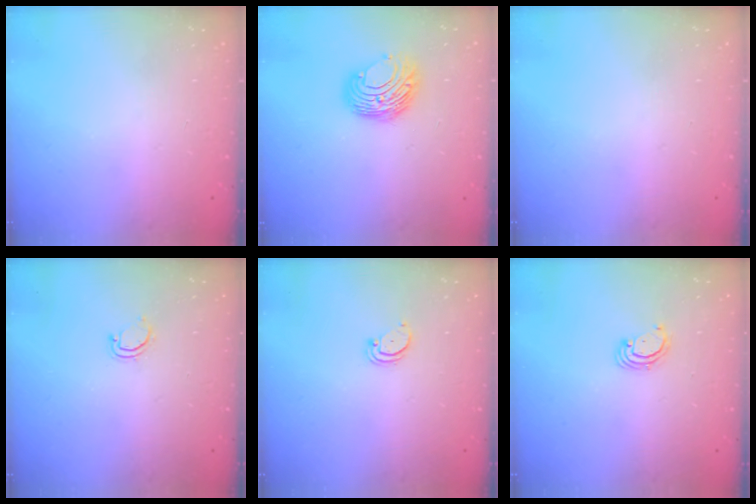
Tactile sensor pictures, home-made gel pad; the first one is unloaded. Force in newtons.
{"total": 9.1, "press": 9.1, "slide": 0.4}
{"total": 0.0}
{"total": 3.1, "press": 3.1, "slide": 0.2}
{"total": 1.4, "press": 1.3, "slide": 0.1}
{"total": 2.8, "press": 2.8, "slide": 0.2}